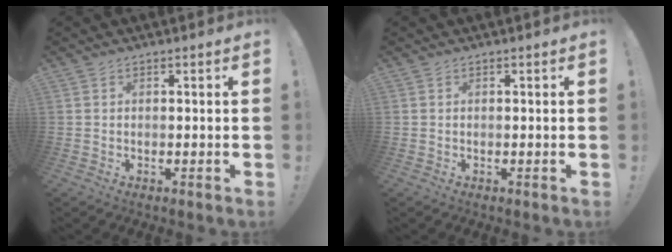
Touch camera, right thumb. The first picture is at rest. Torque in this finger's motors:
{"motor_torque": [-0.02, 0.02, 0.00, 0.00, 0.00]}